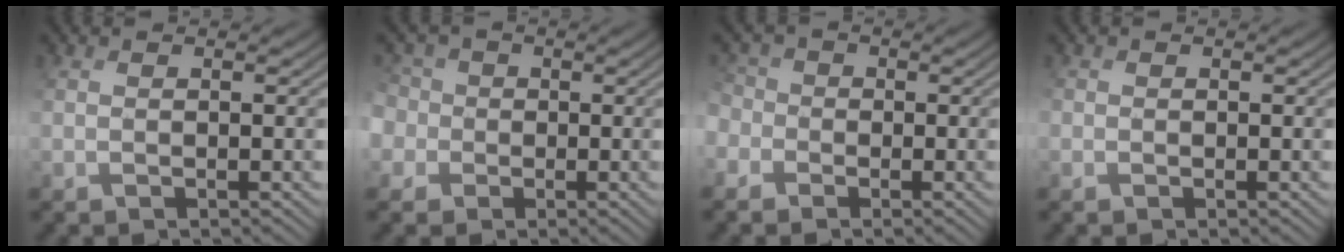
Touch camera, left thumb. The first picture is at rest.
{"total": 6.0, "force": [-0.1, 5.7, 1.6], "torque": [-0.070, 0.010, -0.037]}
{"total": 3.6, "force": [-1.8, 3.0, 0.7], "torque": [-0.031, -0.001, -0.044]}
{"total": 0.5, "force": [-0.3, 0.1, -0.4], "torque": [0.009, -0.003, -0.003]}